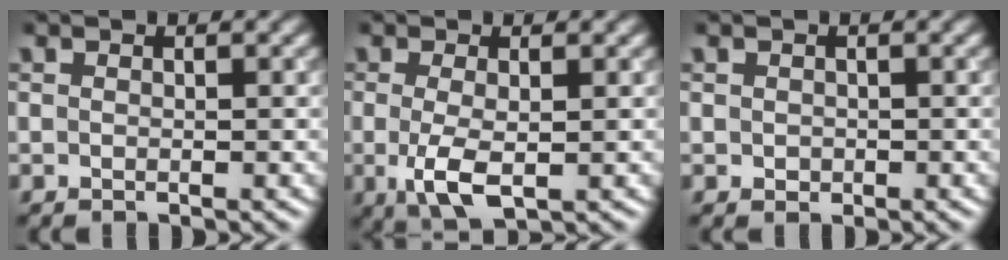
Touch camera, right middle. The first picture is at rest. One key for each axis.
{"total": 3.5, "fx": -0.5, "fy": 1.2, "fz": 3.3, "tx": -0.072, "ty": -0.011, "tz": -0.009}
{"total": 0.7, "fx": 0.0, "fy": 0.6, "fz": 0.2, "tx": -0.002, "ty": -0.003, "tz": -0.001}